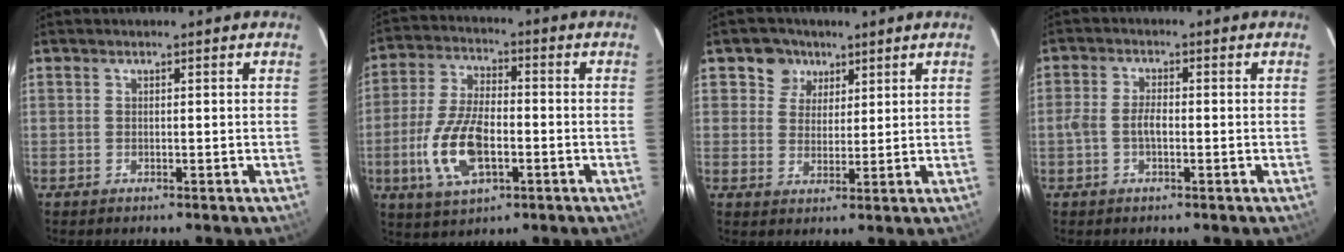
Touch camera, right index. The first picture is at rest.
{"total": 13.1, "force": [-3.7, 6.1, 11.0], "torque": [-0.234, -0.001, -0.066]}
{"total": 5.2, "force": [2.8, 4.3, 0.6], "torque": [0.002, 0.009, 0.045]}
{"total": 3.2, "force": [-0.9, 1.3, 2.8], "torque": [-0.062, 0.006, -0.019]}